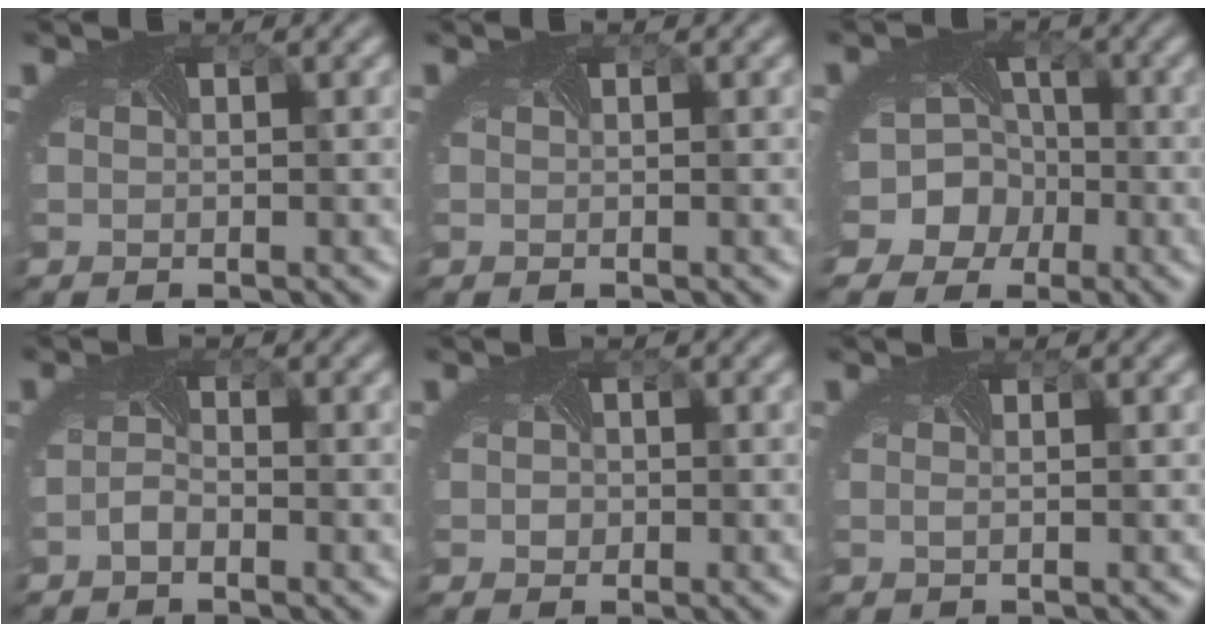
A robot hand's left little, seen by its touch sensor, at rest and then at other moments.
{"total": 0.0}
{"total": 10.3, "force": [-3.4, 9.1, 3.4], "torque": [-0.070, 0.004, -0.082]}
{"total": 1.2, "force": [-1.1, 0.4, 0.4], "torque": [-0.016, 0.001, -0.025]}
{"total": 1.1, "force": [0.1, 1.1, 0.1], "torque": [-0.002, -0.001, -0.006]}
{"total": 0.0}